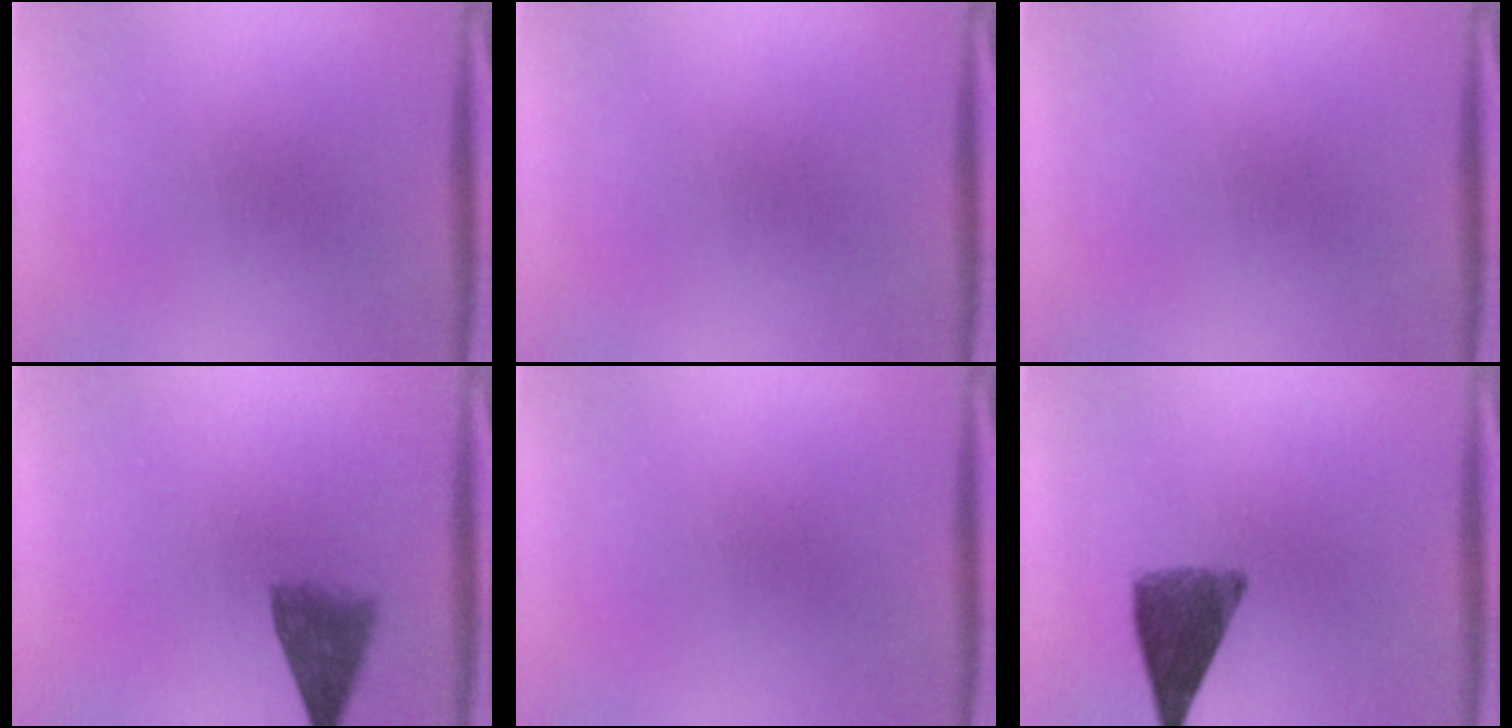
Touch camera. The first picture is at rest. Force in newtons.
{"total": 0.0}
{"total": 0.0}
{"total": 4.9}
{"total": 0.0}
{"total": 8.7}